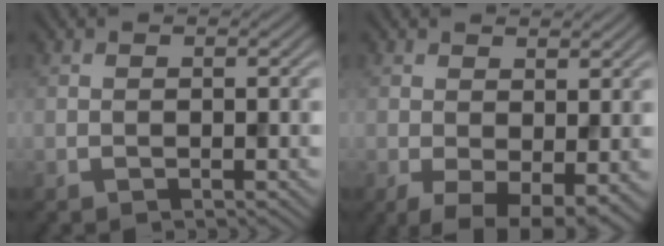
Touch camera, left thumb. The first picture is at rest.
{"total": 5.8, "force": [-1.5, 3.0, 4.7], "torque": [-0.086, -0.019, -0.018]}